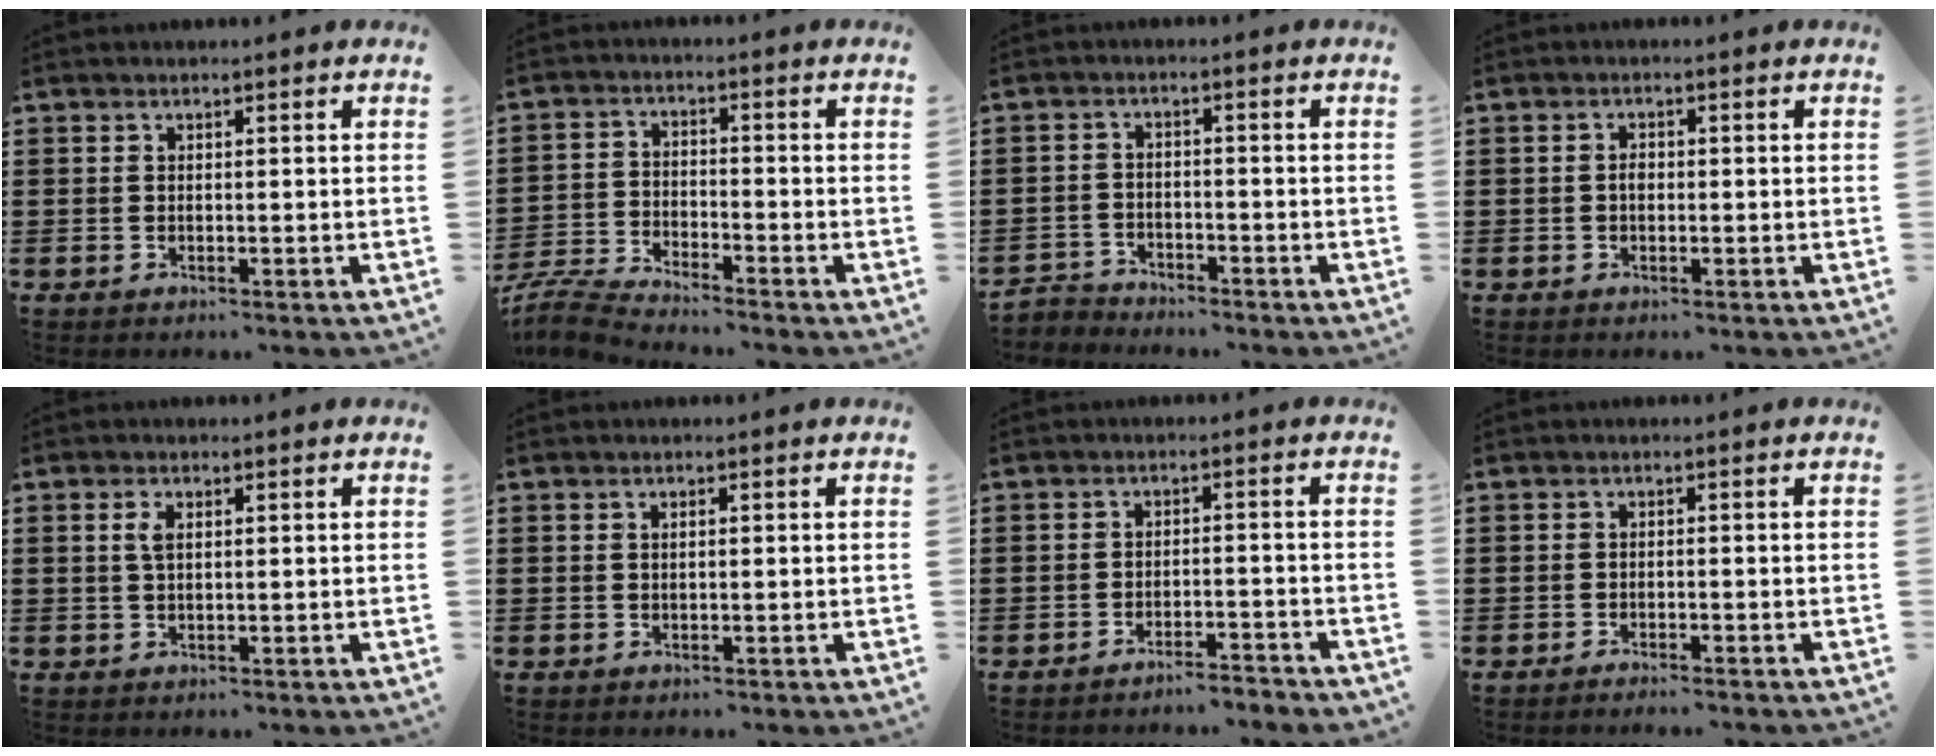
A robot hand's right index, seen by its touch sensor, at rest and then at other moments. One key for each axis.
{"total": 5.4, "fx": -5.2, "fy": 0.0, "fz": 1.1, "tx": -0.046, "ty": -0.008, "tz": -0.111}
{"total": 2.8, "fx": -2.8, "fy": 0.3, "fz": -0.3, "tx": -0.004, "ty": -0.001, "tz": -0.062}
{"total": 1.4, "fx": -0.2, "fy": 0.8, "fz": 1.1, "tx": -0.021, "ty": 0.004, "tz": -0.004}
{"total": 2.0, "fx": 0.5, "fy": 0.8, "fz": 1.7, "tx": -0.037, "ty": 0.005, "tz": 0.008}
{"total": 0.8, "fx": 0.0, "fy": 0.2, "fz": 0.8, "tx": -0.016, "ty": -0.002, "tz": 0.000}
{"total": 3.0, "fx": -3.0, "fy": -0.2, "fz": 0.4, "tx": -0.011, "ty": -0.002, "tz": -0.063}
{"total": 1.3, "fx": -1.2, "fy": -0.3, "fz": 0.2, "tx": -0.005, "ty": -0.001, "tz": -0.024}